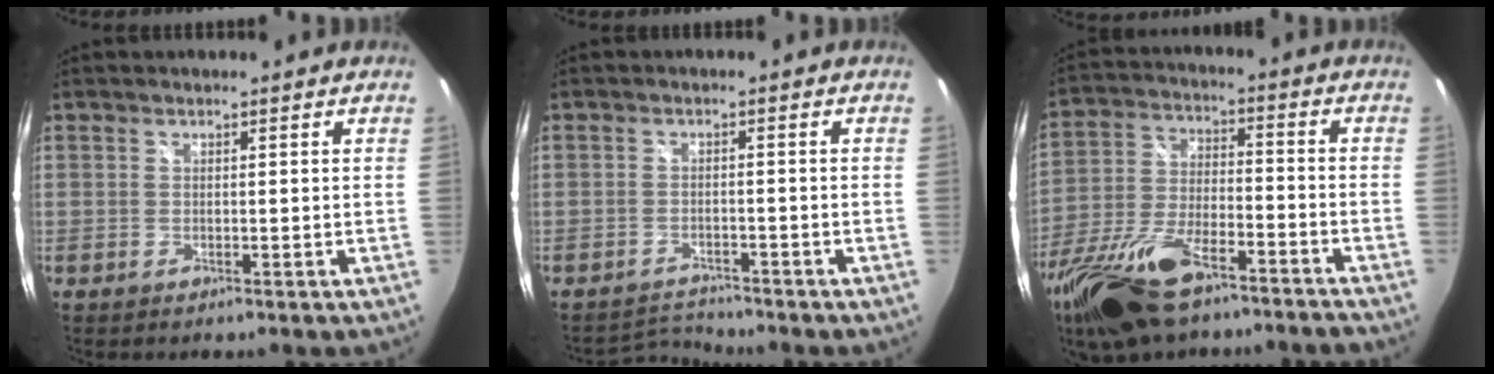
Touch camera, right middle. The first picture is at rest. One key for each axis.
{"total": 3.4, "fx": -3.4, "fy": 0.1, "fz": -0.5, "tx": -0.004, "ty": 0.005, "tz": -0.062}
{"total": 20.4, "fx": -14.7, "fy": 6.5, "fz": 12.5, "tx": -0.270, "ty": -0.042, "tz": -0.263}